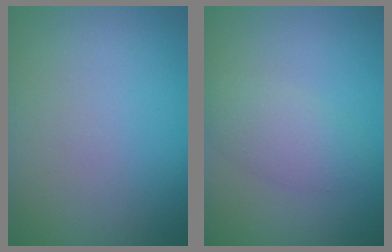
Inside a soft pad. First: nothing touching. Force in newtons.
{"total": 2.7, "press": 2.7, "slide": 0.0}